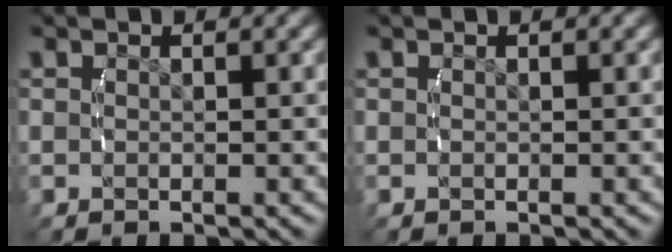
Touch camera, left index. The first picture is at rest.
{"total": 0.0}